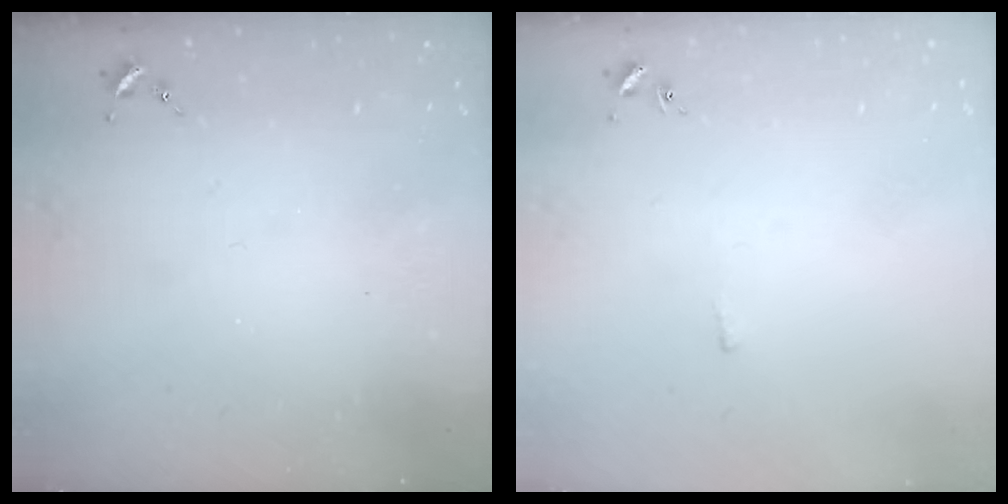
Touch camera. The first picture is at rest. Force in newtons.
{"total": 2.2, "press": 2.2, "slide": 0.5}